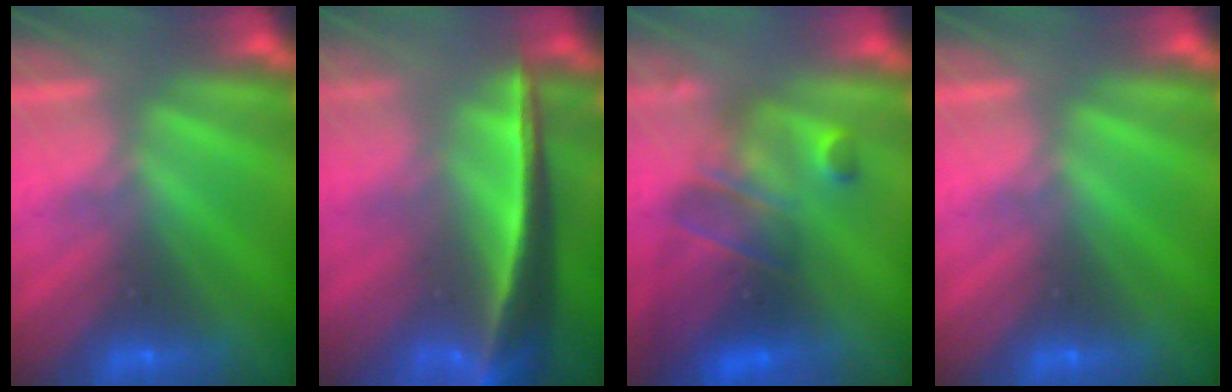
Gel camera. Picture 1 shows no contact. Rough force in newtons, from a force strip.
{"total": 5.9}
{"total": 9.3}
{"total": 0.0}